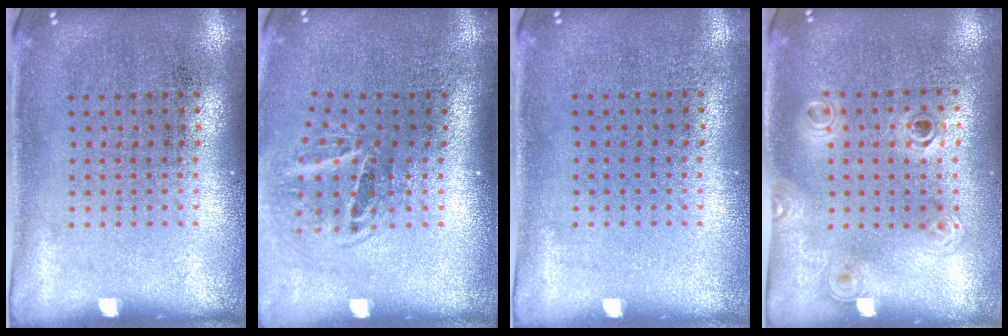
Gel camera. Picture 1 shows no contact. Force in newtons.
{"total": 1.9, "press": 1.3, "slide": 1.4}
{"total": 0.0}
{"total": 1.1, "press": 1.0, "slide": 0.4}